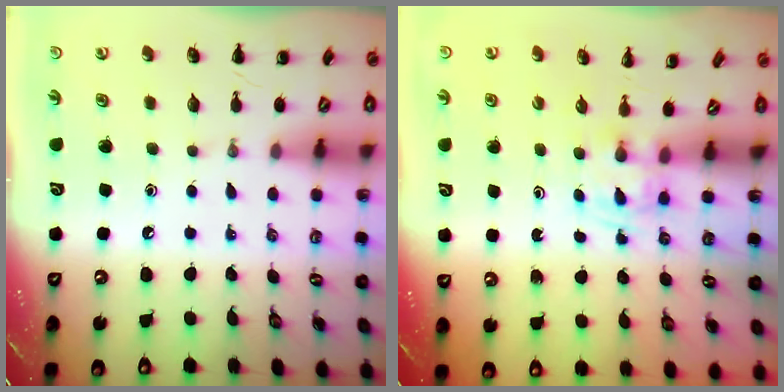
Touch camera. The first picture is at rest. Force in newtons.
{"total": 1.5, "press": 1.4, "slide": 0.7}